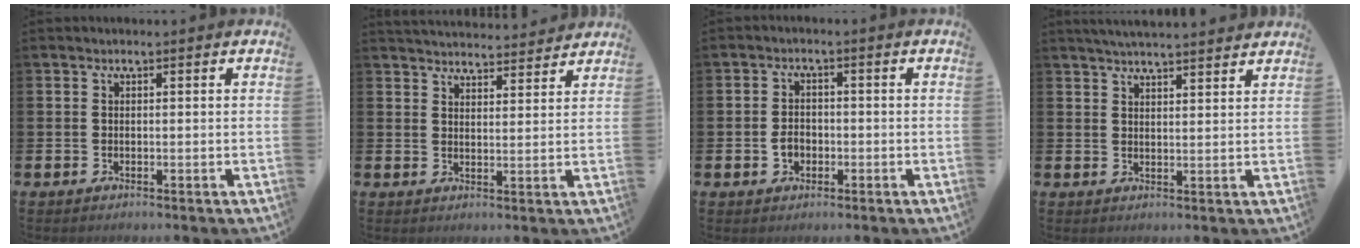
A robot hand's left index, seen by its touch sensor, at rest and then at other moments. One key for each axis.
{"total": 4.3, "fx": 4.3, "fy": 0.4, "fz": 0.1, "tx": -0.009, "ty": -0.028, "tz": 0.077}
{"total": 2.4, "fx": -0.7, "fy": 1.9, "fz": 1.3, "tx": -0.020, "ty": 0.001, "tz": -0.018}
{"total": 3.7, "fx": 3.7, "fy": -0.1, "fz": 0.7, "tx": -0.016, "ty": -0.017, "tz": 0.066}